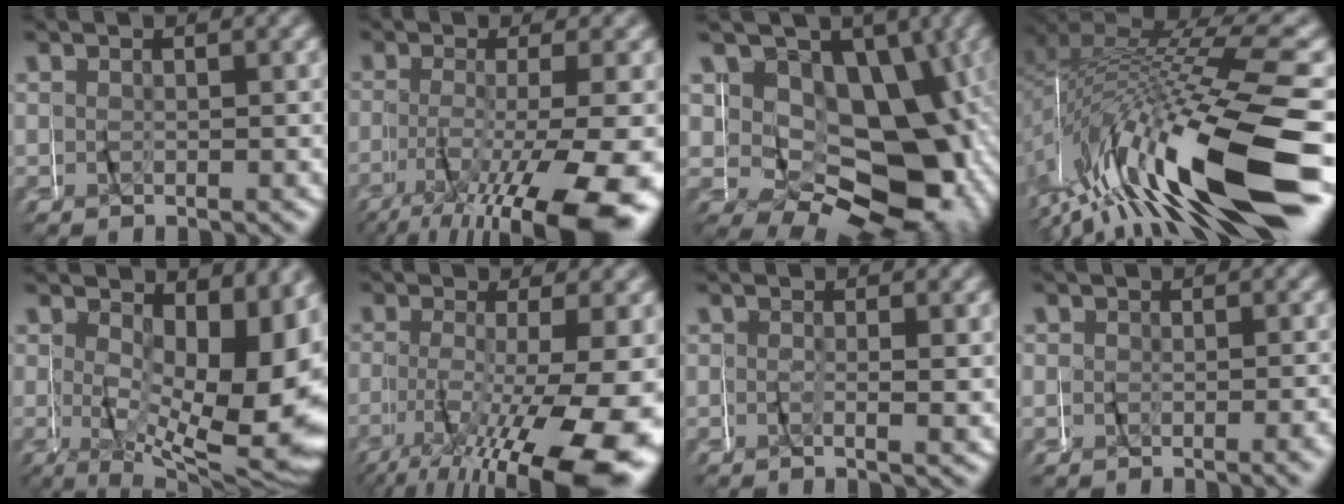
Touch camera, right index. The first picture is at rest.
{"total": 8.6, "force": [-3.7, 2.0, 7.6], "torque": [-0.121, -0.019, -0.047]}
{"total": 14.6, "force": [-2.1, 10.2, 10.2], "torque": [-0.166, -0.036, -0.017]}
{"total": 12.0, "force": [-4.8, 4.0, 10.2], "torque": [-0.191, 0.000, -0.071]}
{"total": 11.9, "force": [-0.6, 5.1, 10.7], "torque": [-0.128, -0.012, -0.002]}
{"total": 9.7, "force": [-3.3, 2.8, 8.7], "torque": [-0.132, -0.018, -0.039]}
{"total": 1.0, "force": [-0.6, -0.7, 0.2], "torque": [-0.017, -0.004, -0.014]}
{"total": 0.5, "force": [-0.5, 0.2, 0.1], "torque": [-0.004, -0.004, -0.009]}